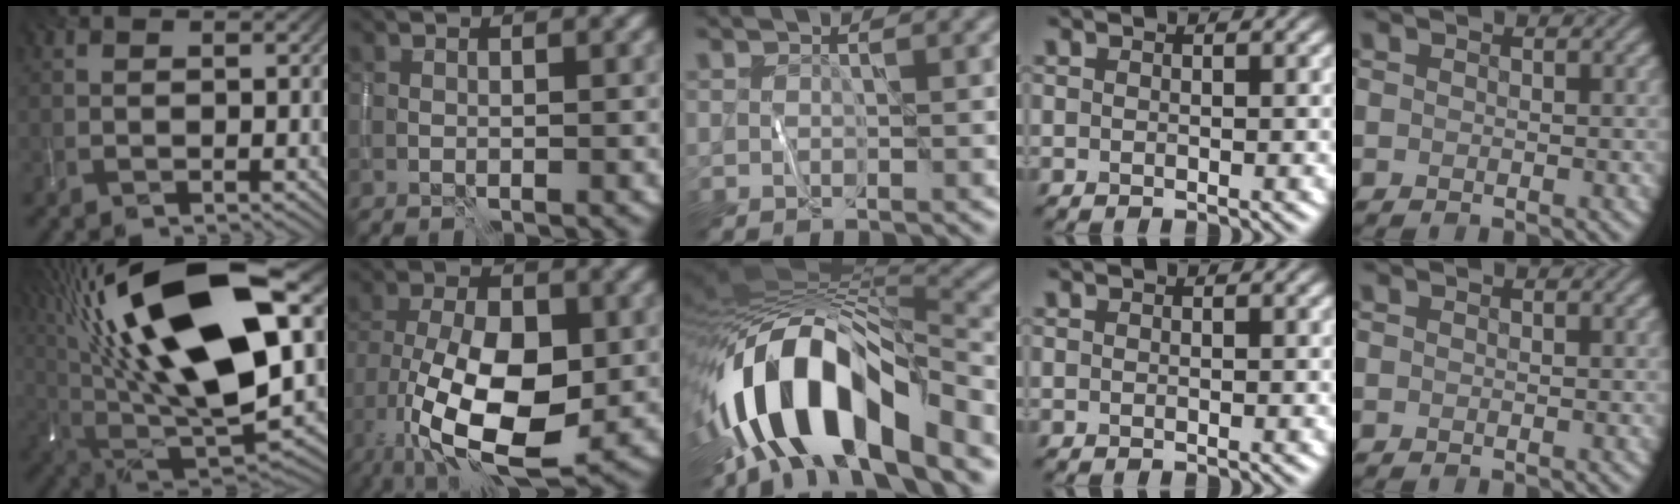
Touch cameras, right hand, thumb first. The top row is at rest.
{"thumb": {"total": 22.2, "force": [7.0, 10.0, 18.6], "torque": [-0.395, 0.016, 0.135]}, "index": {"total": 11.9, "force": [-3.6, 5.4, 9.9], "torque": [-0.175, -0.012, -0.064]}, "middle": {"total": 13.4, "force": [-6.0, 5.5, 10.6], "torque": [-0.189, -0.001, -0.103]}}